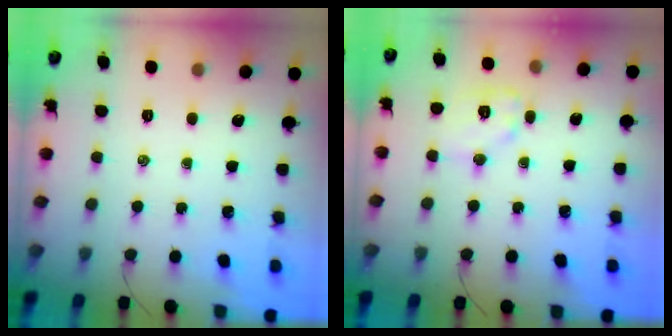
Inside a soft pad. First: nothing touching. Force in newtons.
{"total": 9.0, "press": 9.0, "slide": 0.2}